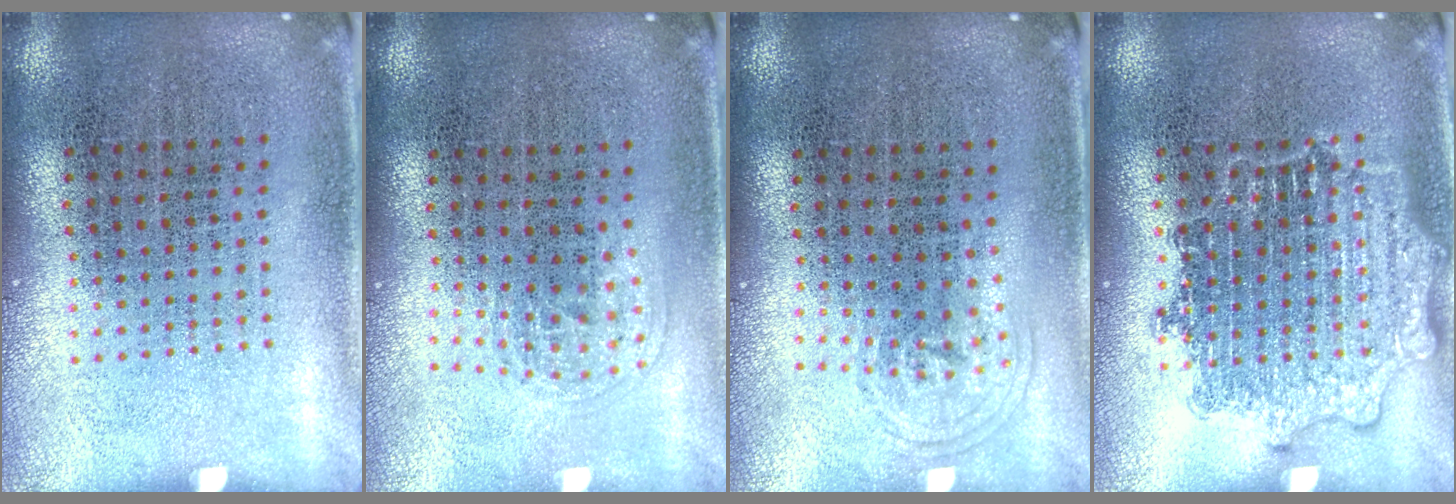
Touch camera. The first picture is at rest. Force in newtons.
{"total": 1.0, "press": 0.7, "slide": 0.7}
{"total": 0.7, "press": 0.6, "slide": 0.5}
{"total": 2.8, "press": 2.8, "slide": 0.5}